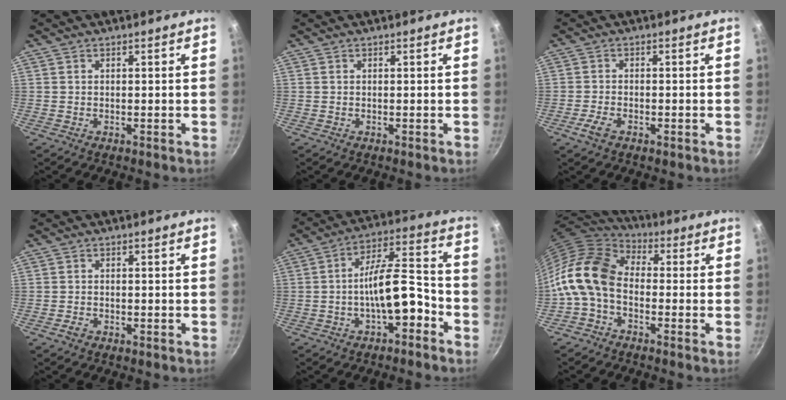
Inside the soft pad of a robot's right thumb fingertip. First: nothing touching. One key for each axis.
{"total": 0.0}
{"total": 3.3, "fx": -1.7, "fy": 1.5, "fz": 2.3, "tx": -0.053, "ty": 0.007, "tz": -0.035}
{"total": 1.5, "fx": -0.9, "fy": 0.9, "fz": 0.8, "tx": -0.019, "ty": 0.006, "tz": -0.020}
{"total": 11.4, "fx": -4.2, "fy": 4.0, "fz": 9.8, "tx": -0.156, "ty": 0.055, "tz": -0.075}
{"total": 13.0, "fx": -2.4, "fy": 8.7, "fz": 9.4, "tx": -0.172, "ty": 0.039, "tz": -0.071}